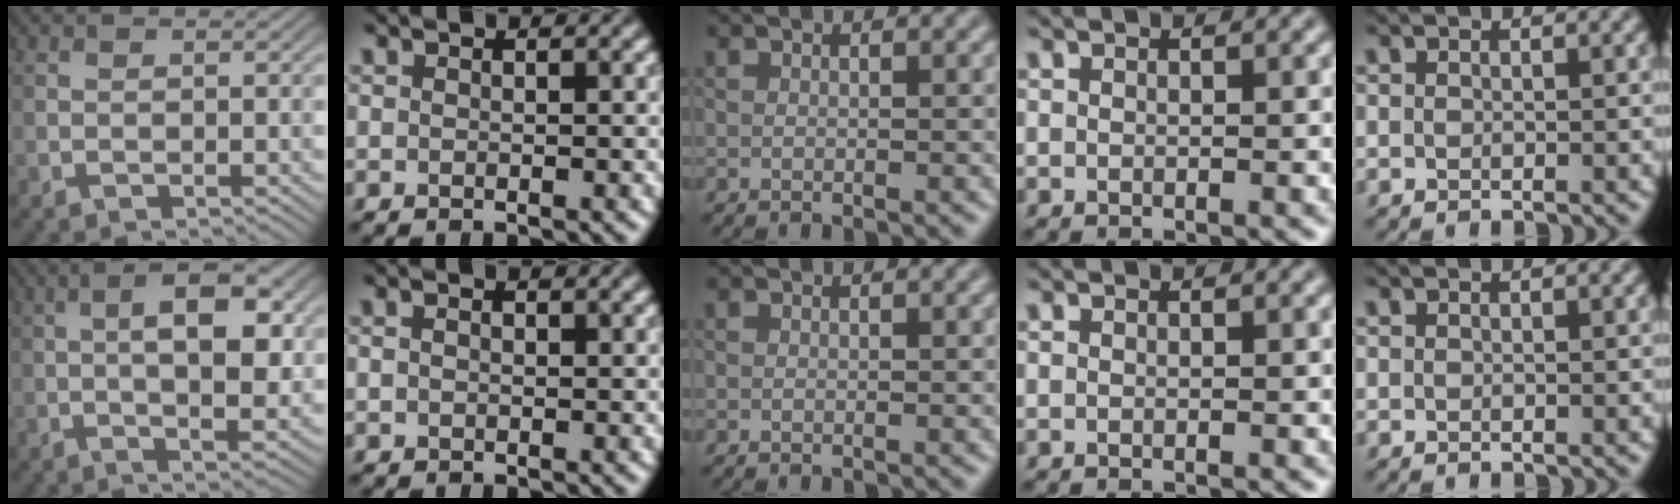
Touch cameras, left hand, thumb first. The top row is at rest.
{"thumb": {"total": 9.4, "force": [0.5, 3.3, 8.8], "torque": [-0.142, 0.008, 0.005]}, "index": {"total": 1.1, "force": [0.3, 0.6, 0.9], "torque": [-0.012, 0.000, 0.005]}}